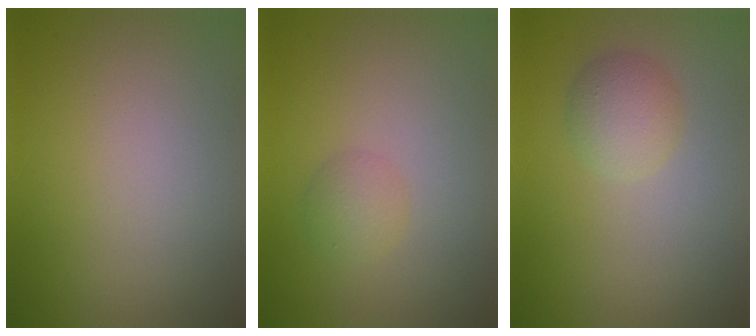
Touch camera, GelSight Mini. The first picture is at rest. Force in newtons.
{"total": 1.7, "press": 1.7, "slide": 0.1}
{"total": 2.5, "press": 2.5, "slide": 0.1}